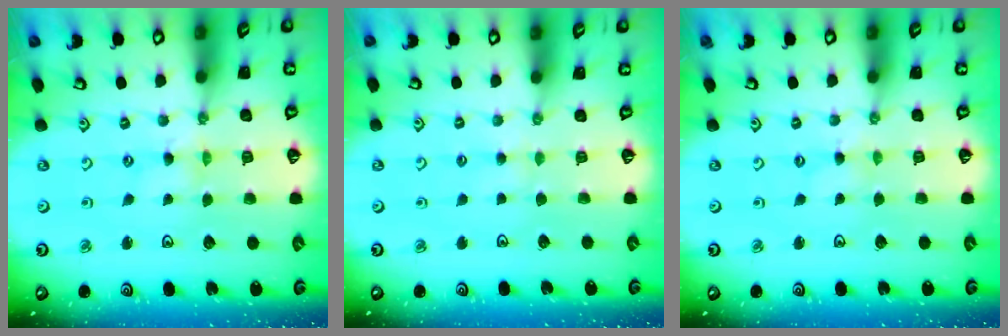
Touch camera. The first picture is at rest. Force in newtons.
{"total": 2.2, "press": 2.2, "slide": 0.4}
{"total": 0.8, "press": 0.7, "slide": 0.3}